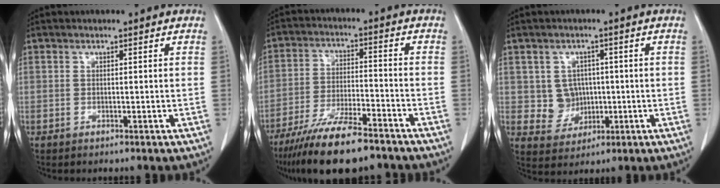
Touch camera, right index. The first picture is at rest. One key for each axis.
{"total": 14.3, "fx": -11.2, "fy": 2.4, "fz": 8.6, "tx": -0.159, "ty": -0.029, "tz": -0.191}
{"total": 5.2, "fx": 0.3, "fy": 5.0, "fz": 1.4, "tx": -0.018, "ty": 0.011, "tz": 0.014}